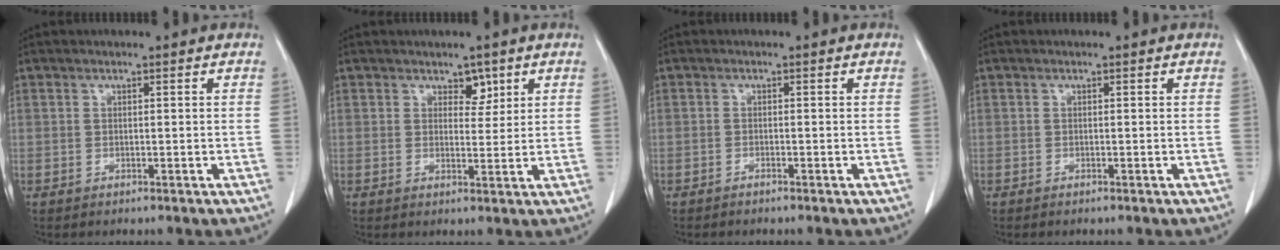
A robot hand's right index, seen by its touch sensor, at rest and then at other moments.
{"total": 2.6, "force": [1.6, 1.6, 1.3], "torque": [-0.012, -0.002, 0.026]}
{"total": 0.7, "force": [-0.6, 0.0, 0.2], "torque": [-0.010, -0.001, -0.011]}
{"total": 0.6, "force": [-0.5, 0.0, 0.3], "torque": [-0.008, -0.003, -0.008]}